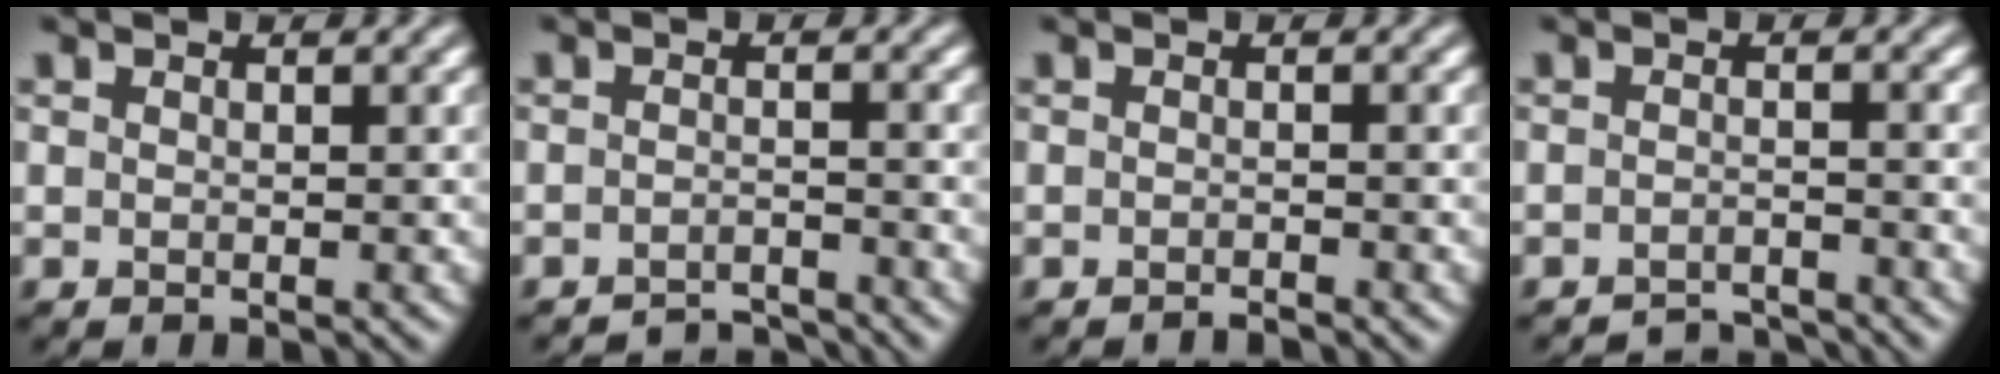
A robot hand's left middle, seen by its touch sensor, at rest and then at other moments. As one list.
[{"total": 2.8, "force": [-2.8, 0.3, 0.5], "torque": [-0.002, 0.005, -0.046]}, {"total": 0.9, "force": [-0.8, 0.0, 0.2], "torque": [-0.001, 0.002, -0.017]}, {"total": 2.8, "force": [-2.8, 0.3, 0.4], "torque": [-0.001, 0.004, -0.046]}]